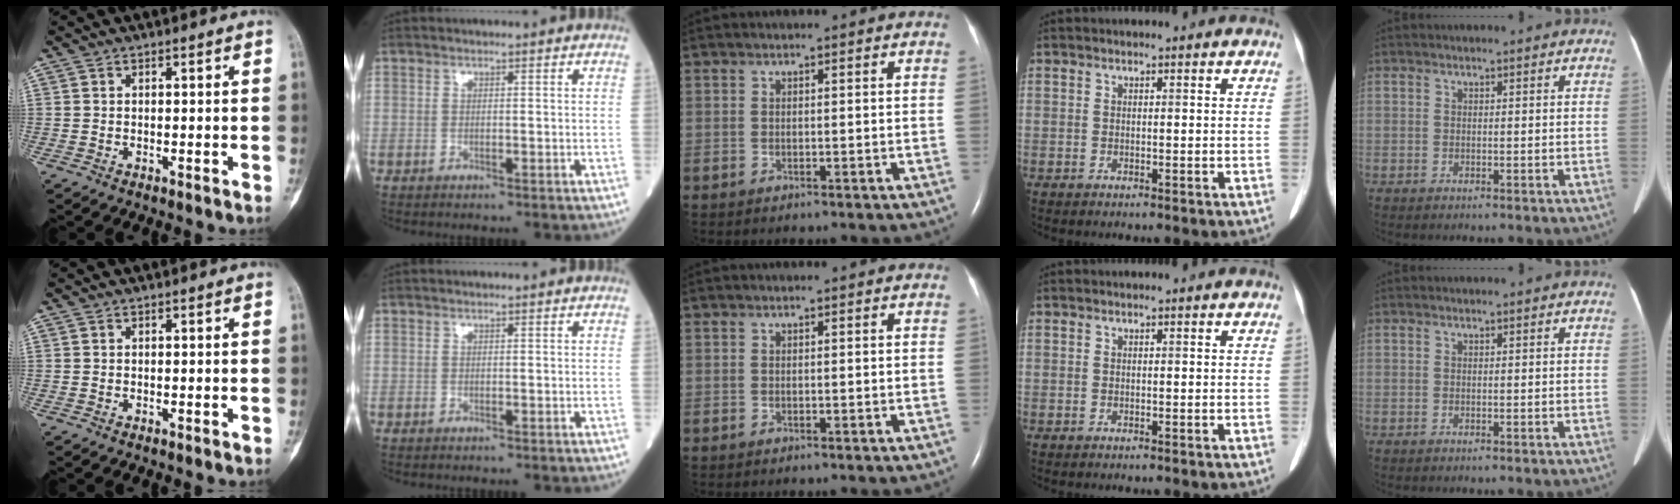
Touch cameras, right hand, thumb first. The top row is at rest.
{}